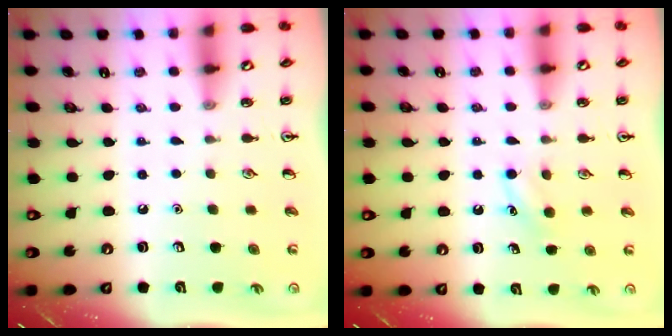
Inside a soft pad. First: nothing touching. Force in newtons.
{"total": 4.4, "press": 4.2, "slide": 1.3}